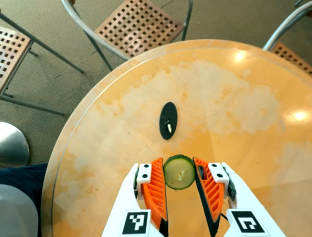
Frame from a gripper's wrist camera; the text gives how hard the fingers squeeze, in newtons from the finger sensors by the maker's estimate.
{"total": 8.2, "left": 8.1, "right": 8.3}